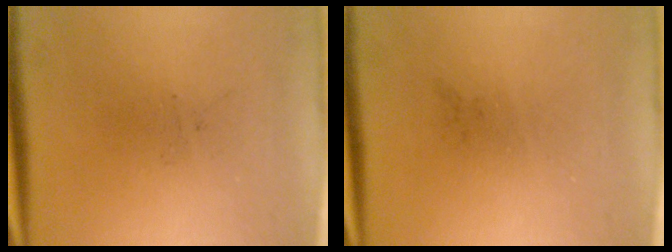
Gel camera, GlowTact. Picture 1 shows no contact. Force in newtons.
{"total": 0.0}